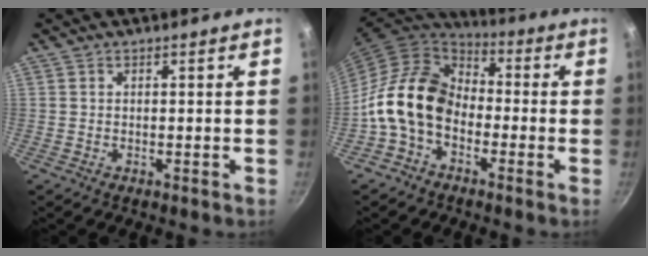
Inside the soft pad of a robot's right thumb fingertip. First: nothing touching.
{"total": 14.6, "force": [-3.3, 10.6, 9.5], "torque": [-0.138, 0.045, -0.086]}